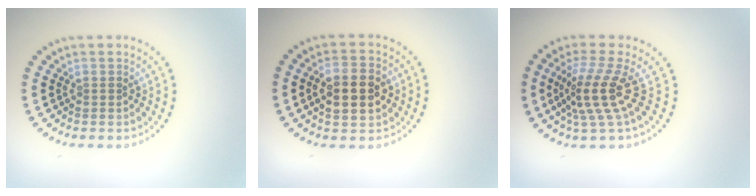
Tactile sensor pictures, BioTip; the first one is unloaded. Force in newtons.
{"total": 4.3, "press": 4.3, "slide": 0.3}
{"total": 4.1, "press": 2.7, "slide": 3.0}